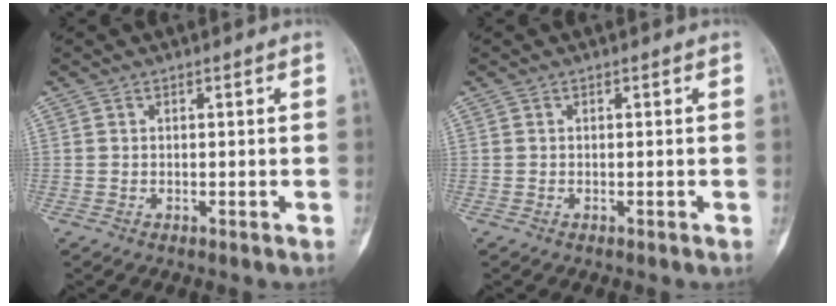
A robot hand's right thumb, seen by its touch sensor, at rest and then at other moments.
{"total": 0.0}